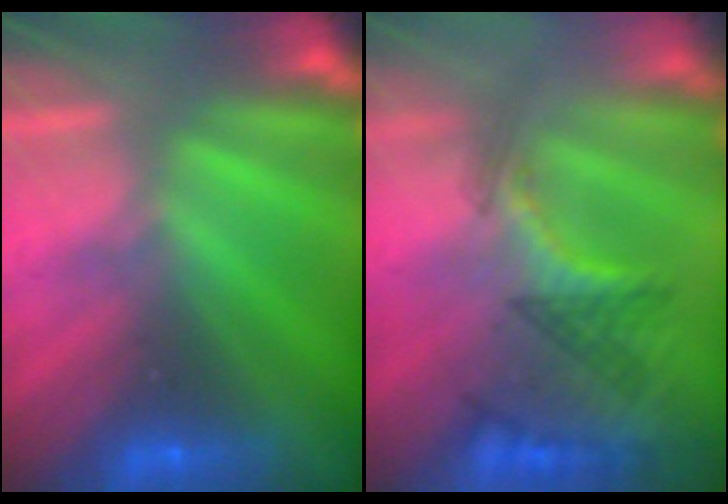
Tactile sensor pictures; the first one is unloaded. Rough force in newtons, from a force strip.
{"total": 2.9}